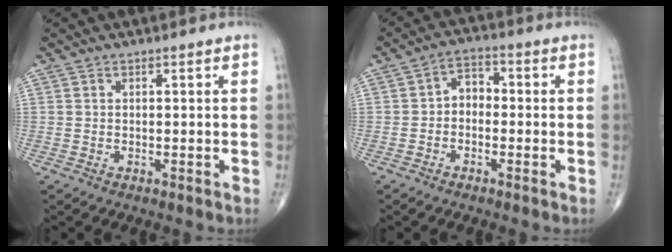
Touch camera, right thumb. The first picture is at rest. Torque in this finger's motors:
{"motor_torque": [-0.42, 0.51, 0.08, -0.05, 0.06]}